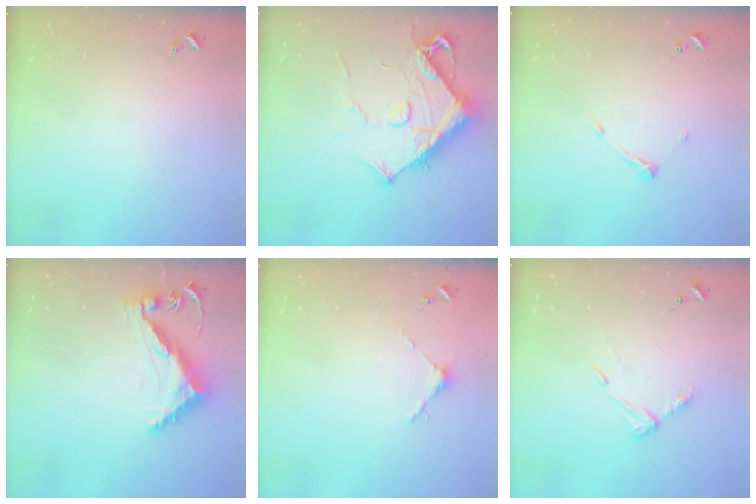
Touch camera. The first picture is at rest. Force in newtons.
{"total": 13.1, "press": 13.1, "slide": 1.4}
{"total": 5.8, "press": 5.8, "slide": 0.7}
{"total": 12.8, "press": 12.8, "slide": 0.8}
{"total": 3.7, "press": 3.7, "slide": 0.3}
{"total": 6.8, "press": 6.8, "slide": 0.5}